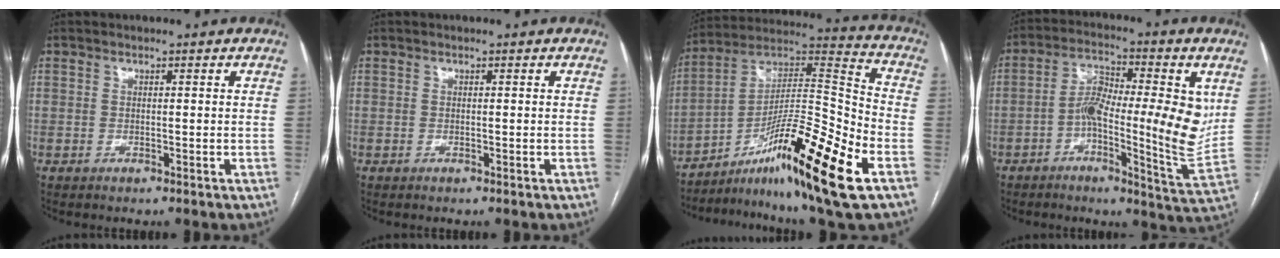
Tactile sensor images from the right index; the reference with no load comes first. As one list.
[{"total": 0.0}, {"total": 21.8, "force": [-10.6, 1.0, 19.0], "torque": [-0.322, -0.003, -0.175]}, {"total": 14.3, "force": [0.3, 2.8, 14.1], "torque": [-0.225, 0.015, -0.004]}]